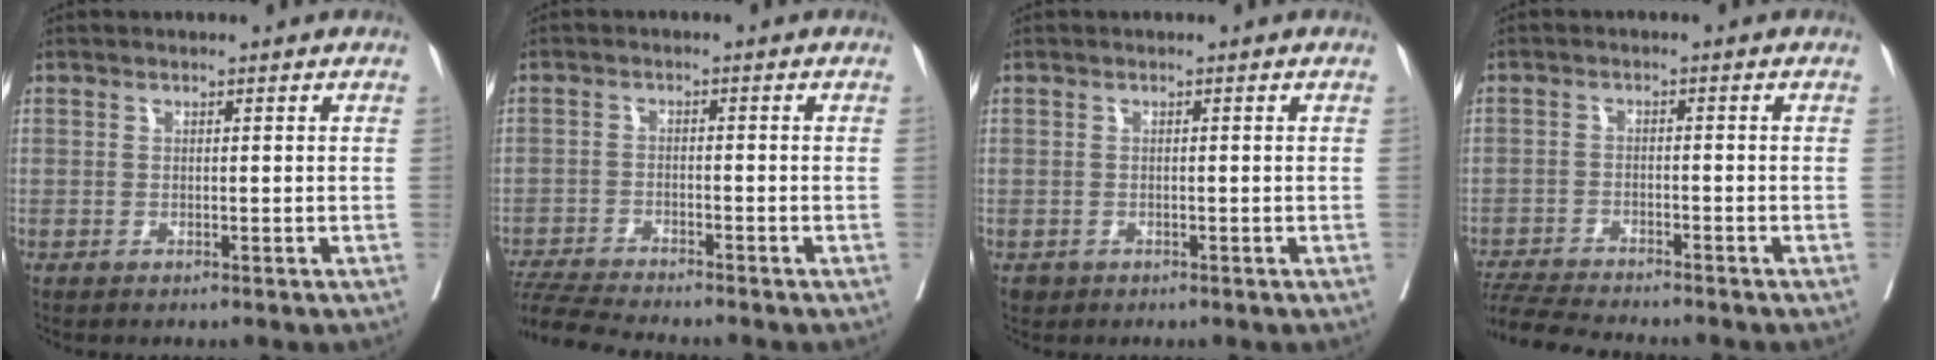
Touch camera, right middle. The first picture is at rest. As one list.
[{"total": 7.6, "force": [-7.3, -0.6, 2.2], "torque": [-0.036, -0.014, -0.126]}, {"total": 0.8, "force": [-0.4, 0.7, 0.1], "torque": [-0.005, 0.002, -0.003]}, {"total": 8.7, "force": [-8.2, 0.0, 2.8], "torque": [-0.046, -0.014, -0.138]}]